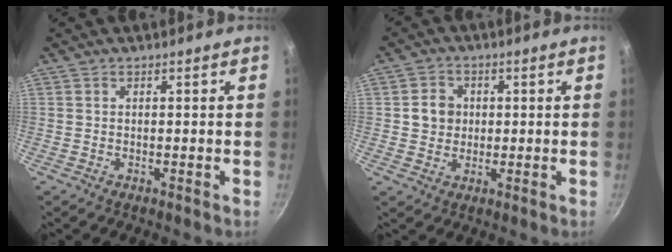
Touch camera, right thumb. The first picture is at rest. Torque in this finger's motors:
{"motor_torque": [-0.19, 0.36, 0.05, -0.06, -0.01]}